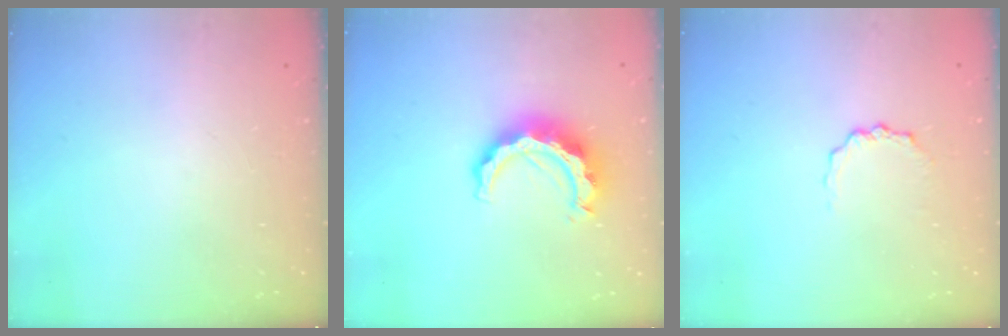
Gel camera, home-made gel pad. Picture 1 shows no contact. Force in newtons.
{"total": 11.6, "press": 11.5, "slide": 1.0}
{"total": 2.3, "press": 2.2, "slide": 0.3}